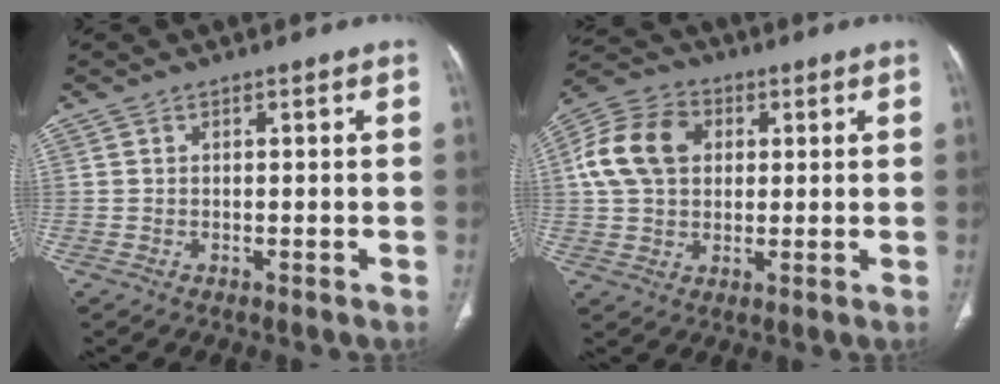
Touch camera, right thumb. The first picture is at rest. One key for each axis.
{"total": 13.0, "fx": 2.6, "fy": 9.7, "fz": 8.3, "tx": -0.146, "ty": 0.019, "tz": 0.040}